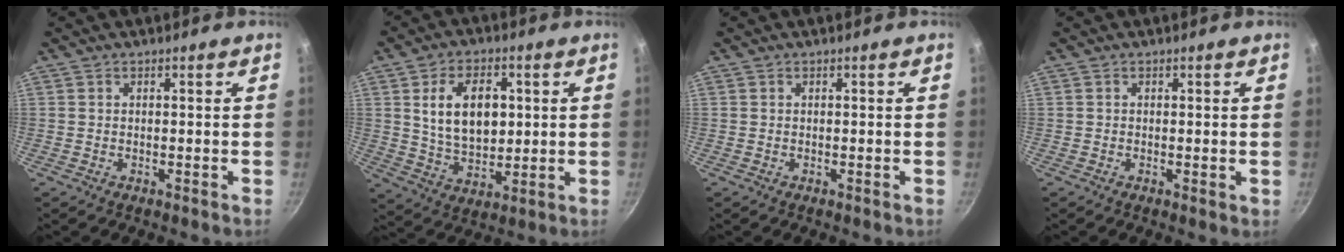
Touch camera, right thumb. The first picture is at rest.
{"total": 12.7, "force": [2.6, 8.1, 9.4], "torque": [-0.134, -0.010, 0.051]}
{"total": 0.0}
{"total": 0.5, "force": [0.0, 0.2, 0.5], "torque": [-0.008, -0.001, -0.001]}